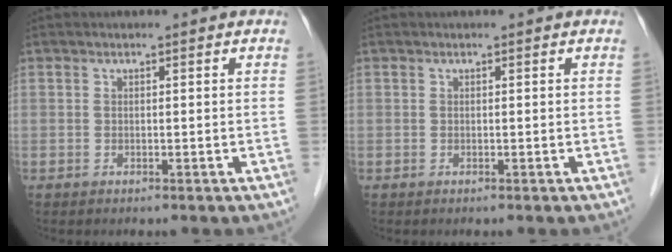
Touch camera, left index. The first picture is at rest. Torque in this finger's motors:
{"motor_torque": [0.00, 0.00, 0.00, 0.00]}